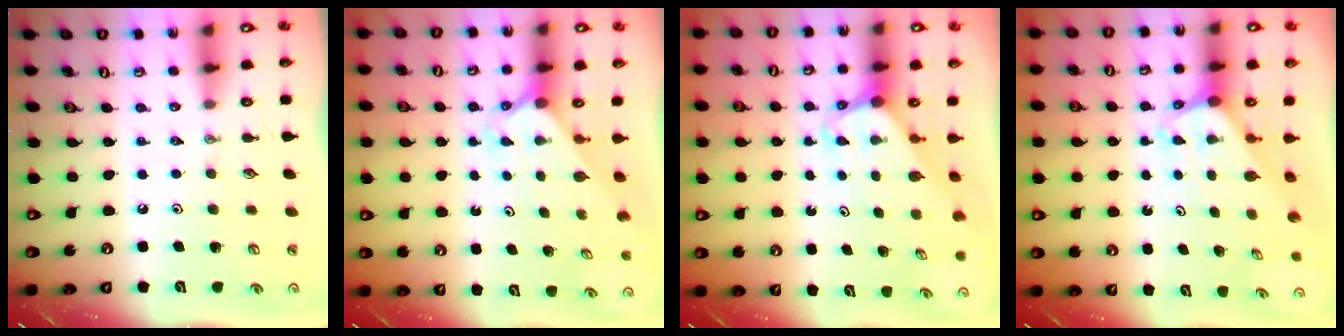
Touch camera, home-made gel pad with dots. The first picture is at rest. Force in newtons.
{"total": 1.8, "press": 1.8, "slide": 0.1}
{"total": 3.3, "press": 3.3, "slide": 0.1}
{"total": 2.0, "press": 2.0, "slide": 0.1}